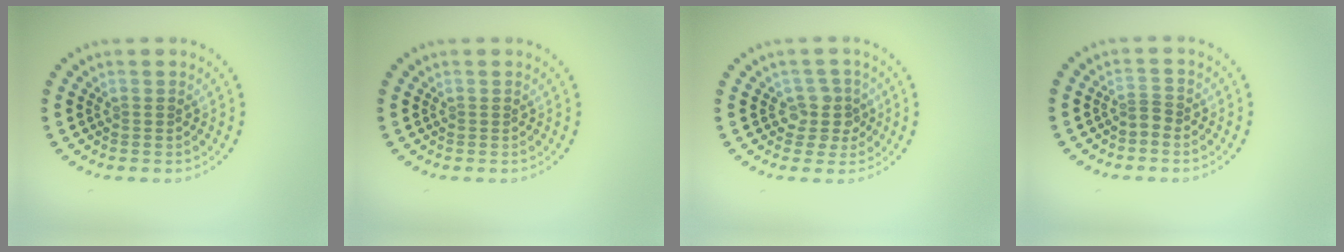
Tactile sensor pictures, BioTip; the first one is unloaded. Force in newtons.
{"total": 0.0}
{"total": 2.4, "press": 2.0, "slide": 1.4}
{"total": 0.9, "press": 0.5, "slide": 0.8}